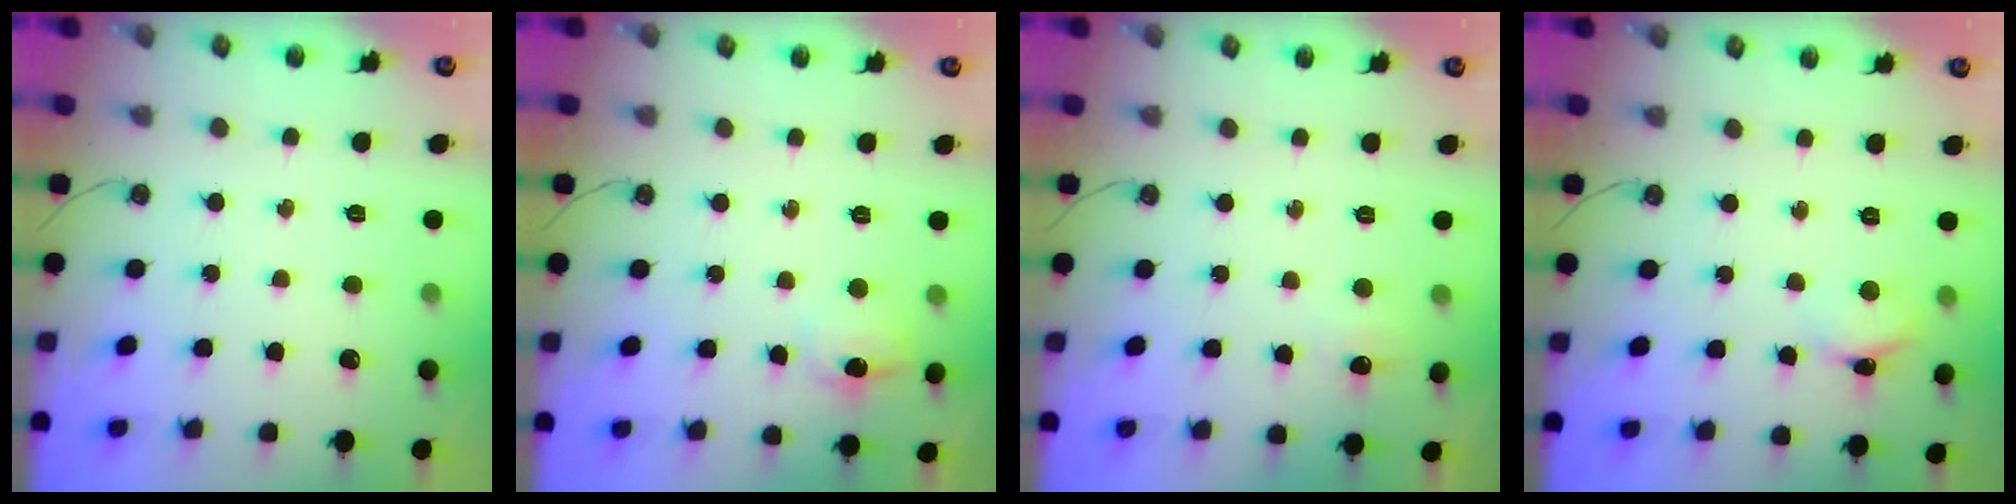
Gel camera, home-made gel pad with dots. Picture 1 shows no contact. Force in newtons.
{"total": 7.6, "press": 7.5, "slide": 0.8}
{"total": 4.6, "press": 4.5, "slide": 0.5}
{"total": 3.6, "press": 3.6, "slide": 0.2}